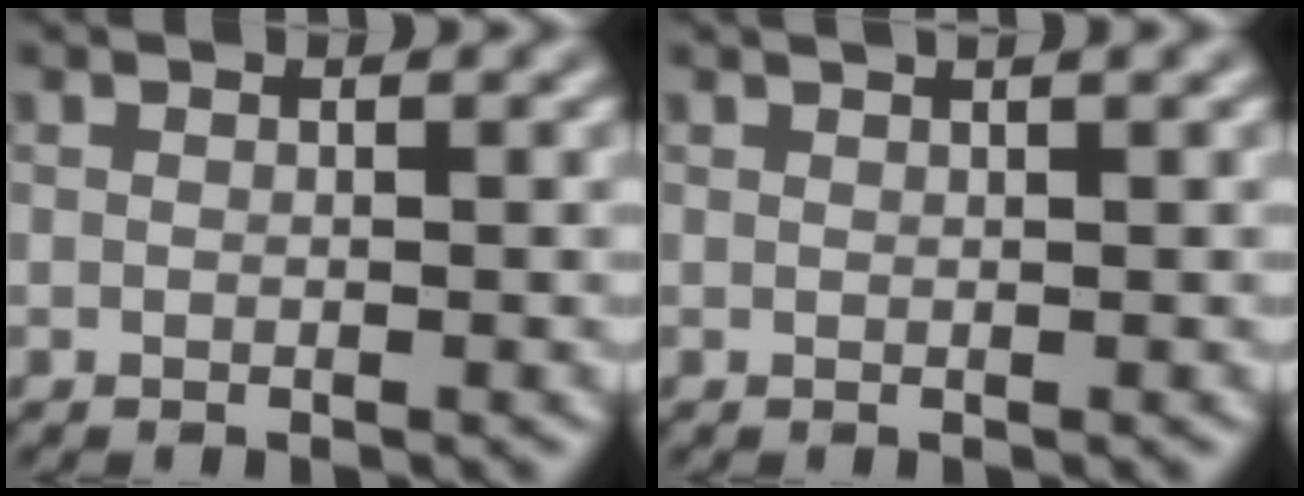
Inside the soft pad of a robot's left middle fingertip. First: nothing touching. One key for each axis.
{"total": 1.0, "fx": 0.8, "fy": 0.2, "fz": 0.6, "tx": -0.006, "ty": -0.004, "tz": 0.006}